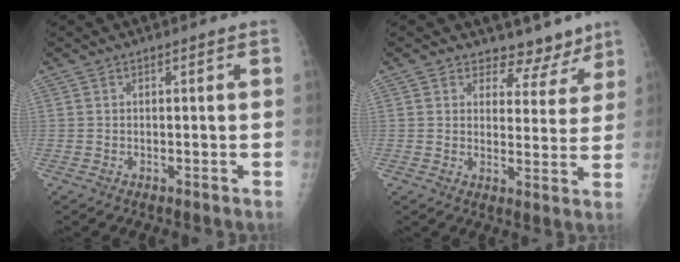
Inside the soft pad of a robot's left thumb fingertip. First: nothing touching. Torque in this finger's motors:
{"motor_torque": [0.41, 0.45, -0.31, -0.21, -0.04]}